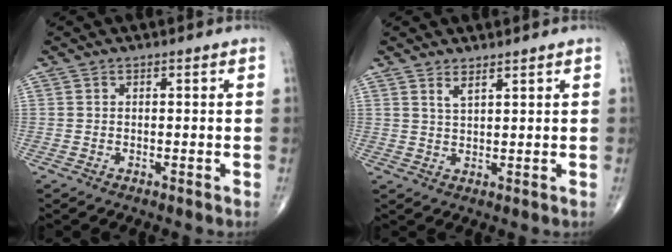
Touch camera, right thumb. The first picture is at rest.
{"total": 2.3, "force": [1.7, 0.6, 1.4], "torque": [-0.027, -0.017, 0.037]}